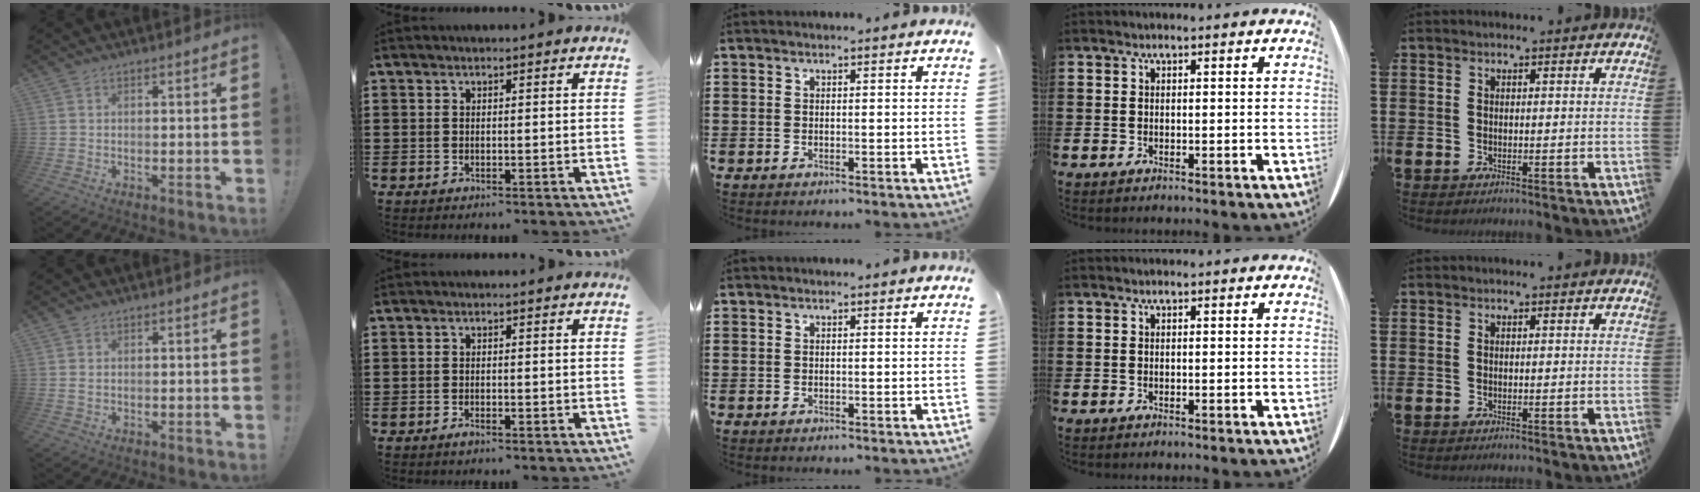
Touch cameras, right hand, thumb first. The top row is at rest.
{"thumb": {"total": 0.9, "force": [0.3, 0.5, 0.7], "torque": [-0.009, 0.001, 0.004]}, "index": {"total": 0.9, "force": [-0.7, 0.1, 0.5], "torque": [-0.011, -0.004, -0.012]}}